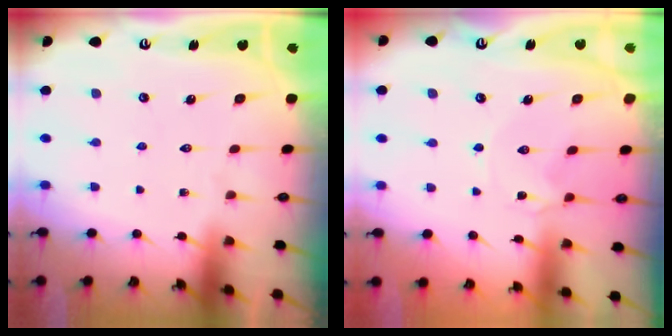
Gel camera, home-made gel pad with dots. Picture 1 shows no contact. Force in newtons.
{"total": 0.7, "press": 0.6, "slide": 0.3}